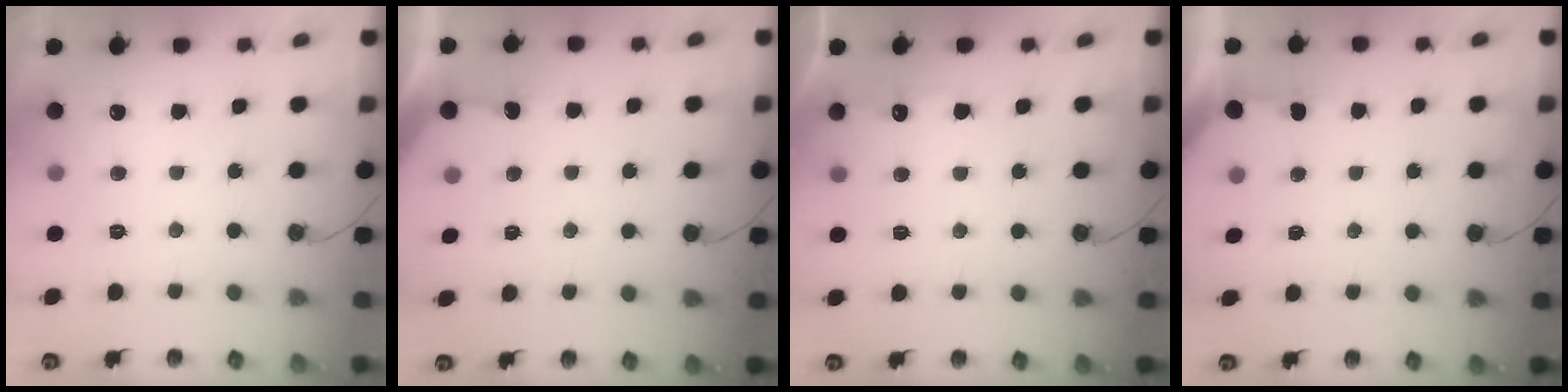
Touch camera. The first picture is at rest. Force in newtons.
{"total": 3.0, "press": 2.9, "slide": 0.4}
{"total": 5.4, "press": 5.3, "slide": 0.7}
{"total": 2.3, "press": 2.3, "slide": 0.3}